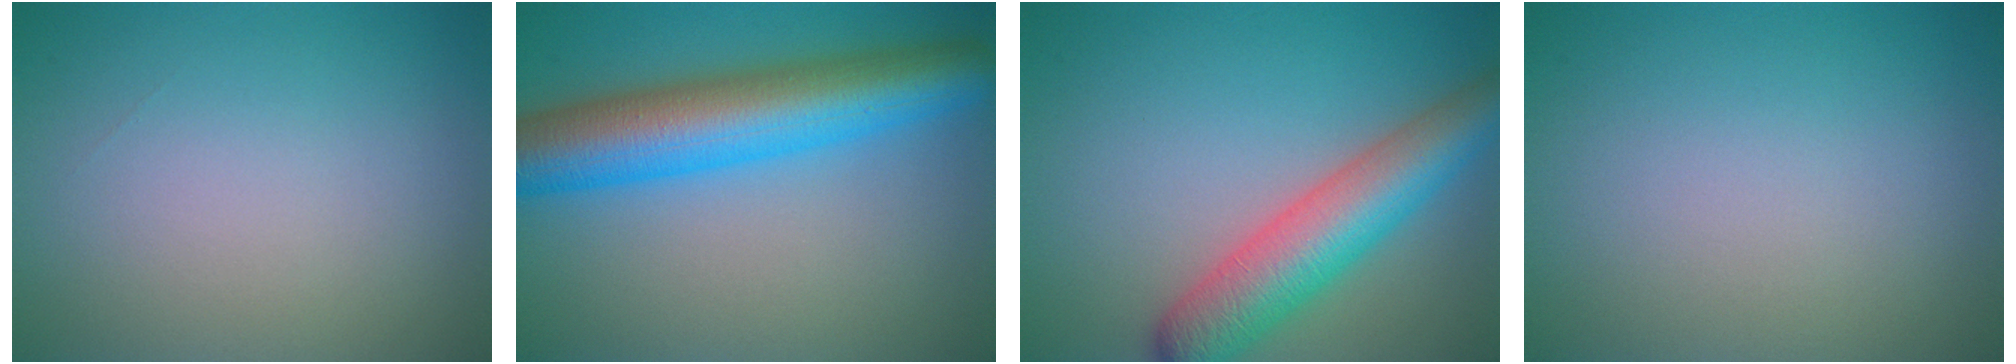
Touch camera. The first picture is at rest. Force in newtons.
{"total": 9.6, "press": 9.6, "slide": 0.2}
{"total": 7.2, "press": 7.2, "slide": 0.2}
{"total": 0.0}